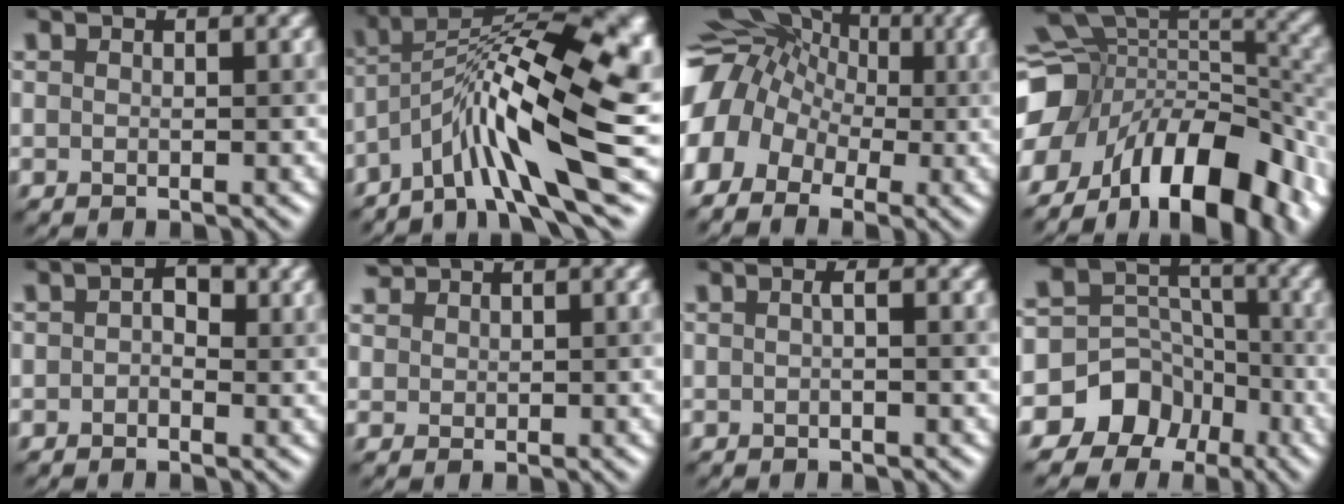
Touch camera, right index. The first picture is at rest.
{"total": 14.0, "force": [-3.0, 4.0, 13.1], "torque": [-0.204, 0.039, -0.040]}
{"total": 8.1, "force": [-1.3, 6.6, 4.4], "torque": [-0.087, 0.027, -0.020]}
{"total": 13.1, "force": [-6.6, 7.8, 8.2], "torque": [-0.150, 0.016, -0.089]}
{"total": 1.4, "force": [0.1, 0.8, 1.1], "torque": [-0.019, 0.015, 0.005]}
{"total": 1.3, "force": [1.1, 0.5, -0.5], "torque": [0.007, 0.013, 0.028]}
{"total": 0.8, "force": [0.0, 0.1, 0.8], "torque": [-0.010, 0.006, 0.002]}
{"total": 7.8, "force": [-4.0, 6.5, 1.7], "torque": [-0.034, 0.029, -0.073]}